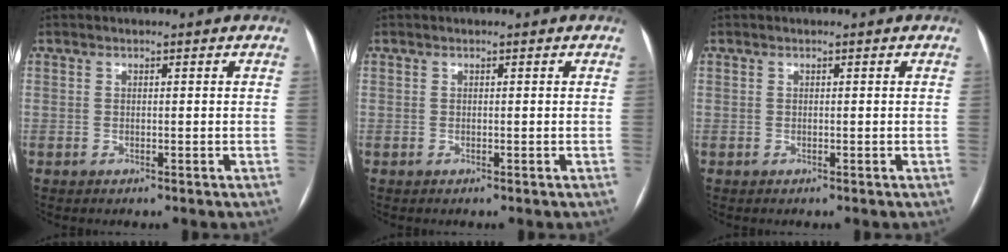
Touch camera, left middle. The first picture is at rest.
{"total": 0.0}
{"total": 0.0}